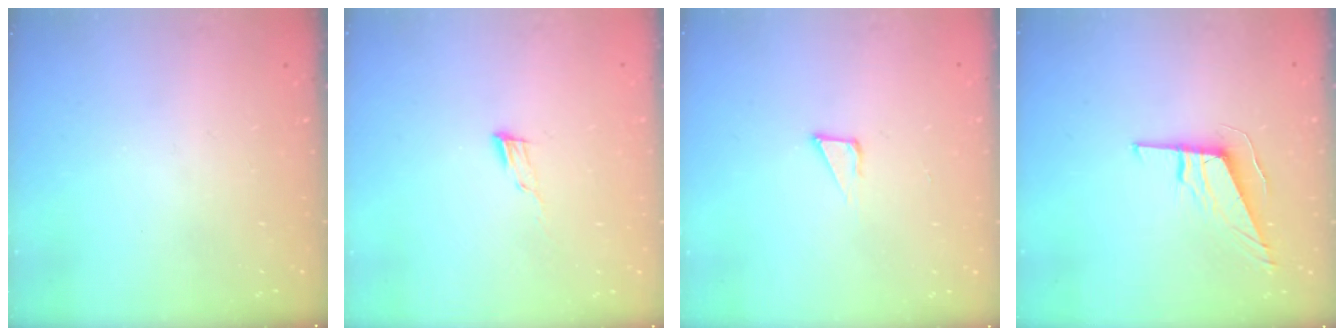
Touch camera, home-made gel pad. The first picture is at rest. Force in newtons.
{"total": 4.6, "press": 4.6, "slide": 0.4}
{"total": 4.3, "press": 4.3, "slide": 0.3}
{"total": 9.7, "press": 9.5, "slide": 2.0}